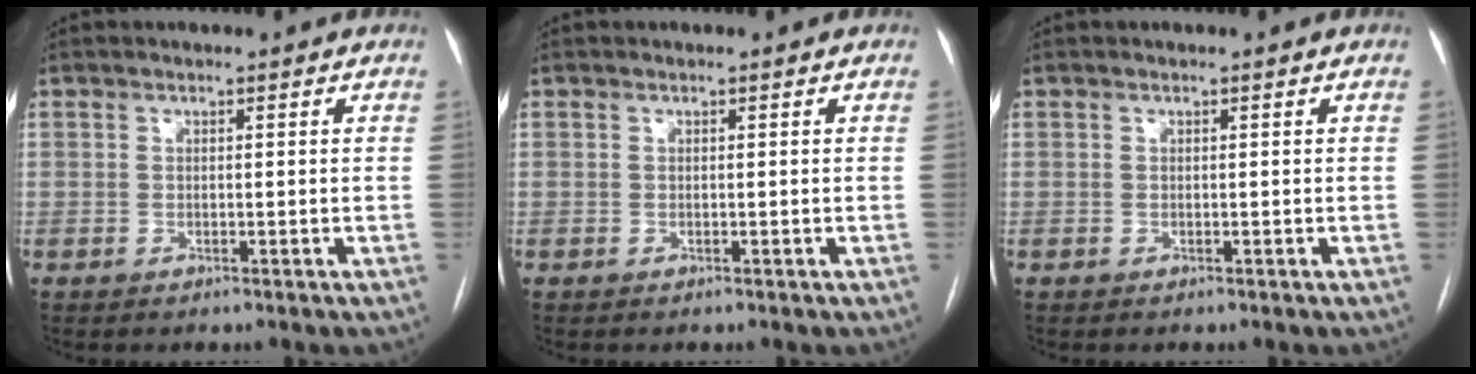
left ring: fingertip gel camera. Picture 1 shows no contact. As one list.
[{"total": 0.0}, {"total": 0.0}]